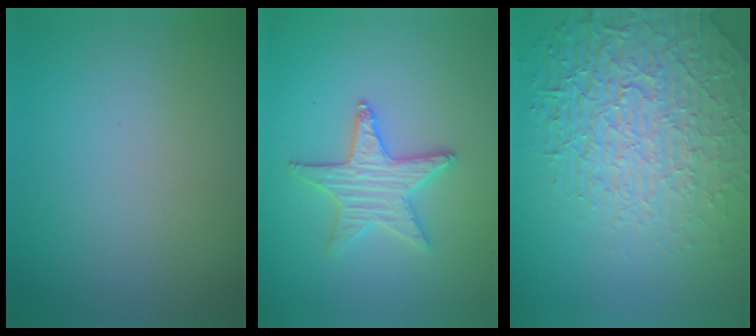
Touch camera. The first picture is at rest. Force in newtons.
{"total": 3.4, "press": 3.3, "slide": 0.7}
{"total": 7.3, "press": 5.7, "slide": 4.6}